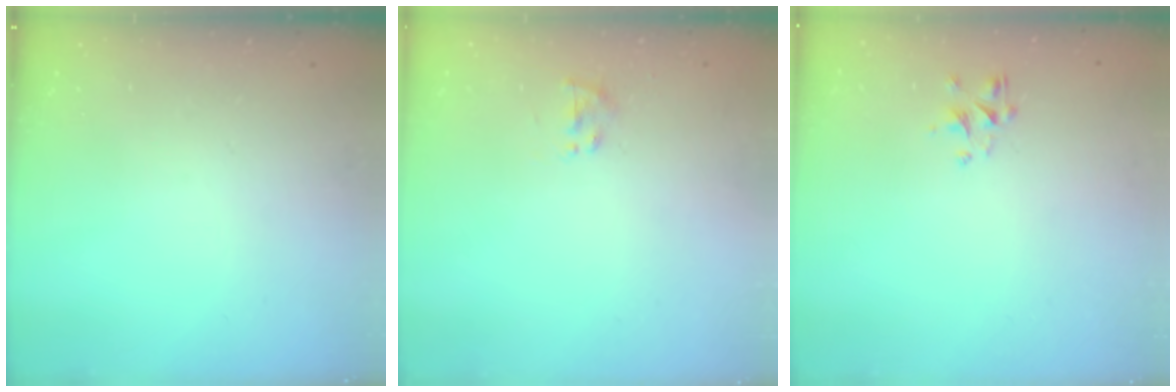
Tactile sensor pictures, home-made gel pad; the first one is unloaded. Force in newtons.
{"total": 1.4, "press": 1.2, "slide": 0.6}
{"total": 1.5, "press": 1.4, "slide": 0.7}